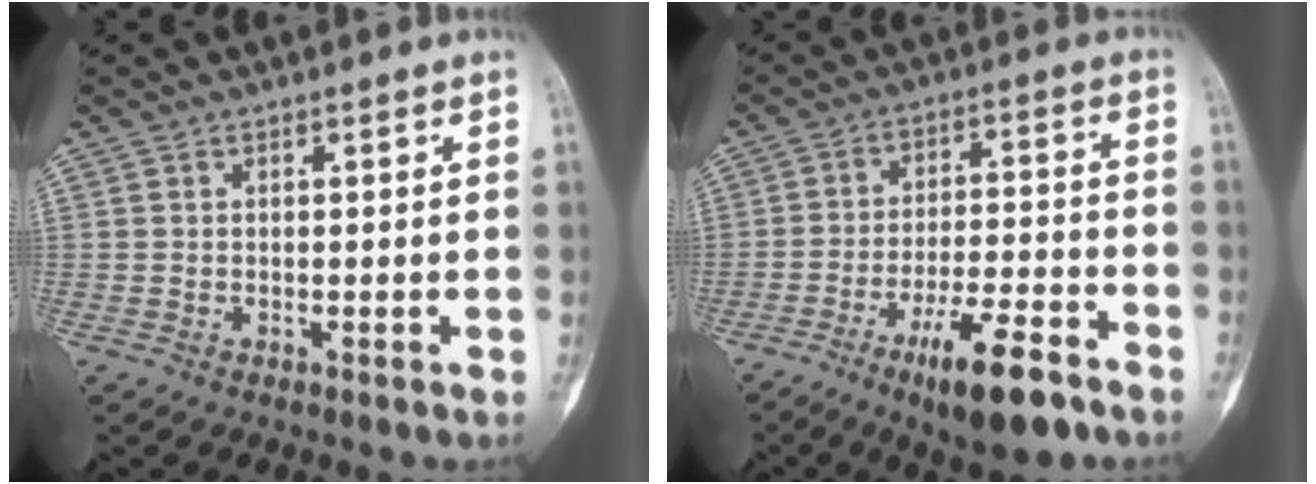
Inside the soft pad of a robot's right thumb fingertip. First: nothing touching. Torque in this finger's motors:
{"motor_torque": [3.64, 0.68, 1.66, -1.12, 0.22]}